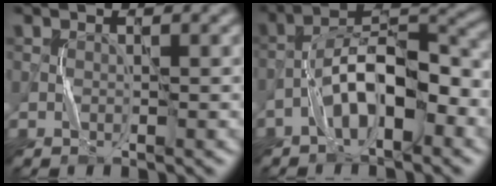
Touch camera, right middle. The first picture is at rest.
{"total": 7.5, "force": [-3.2, 2.9, 6.1], "torque": [-0.100, 0.026, -0.061]}